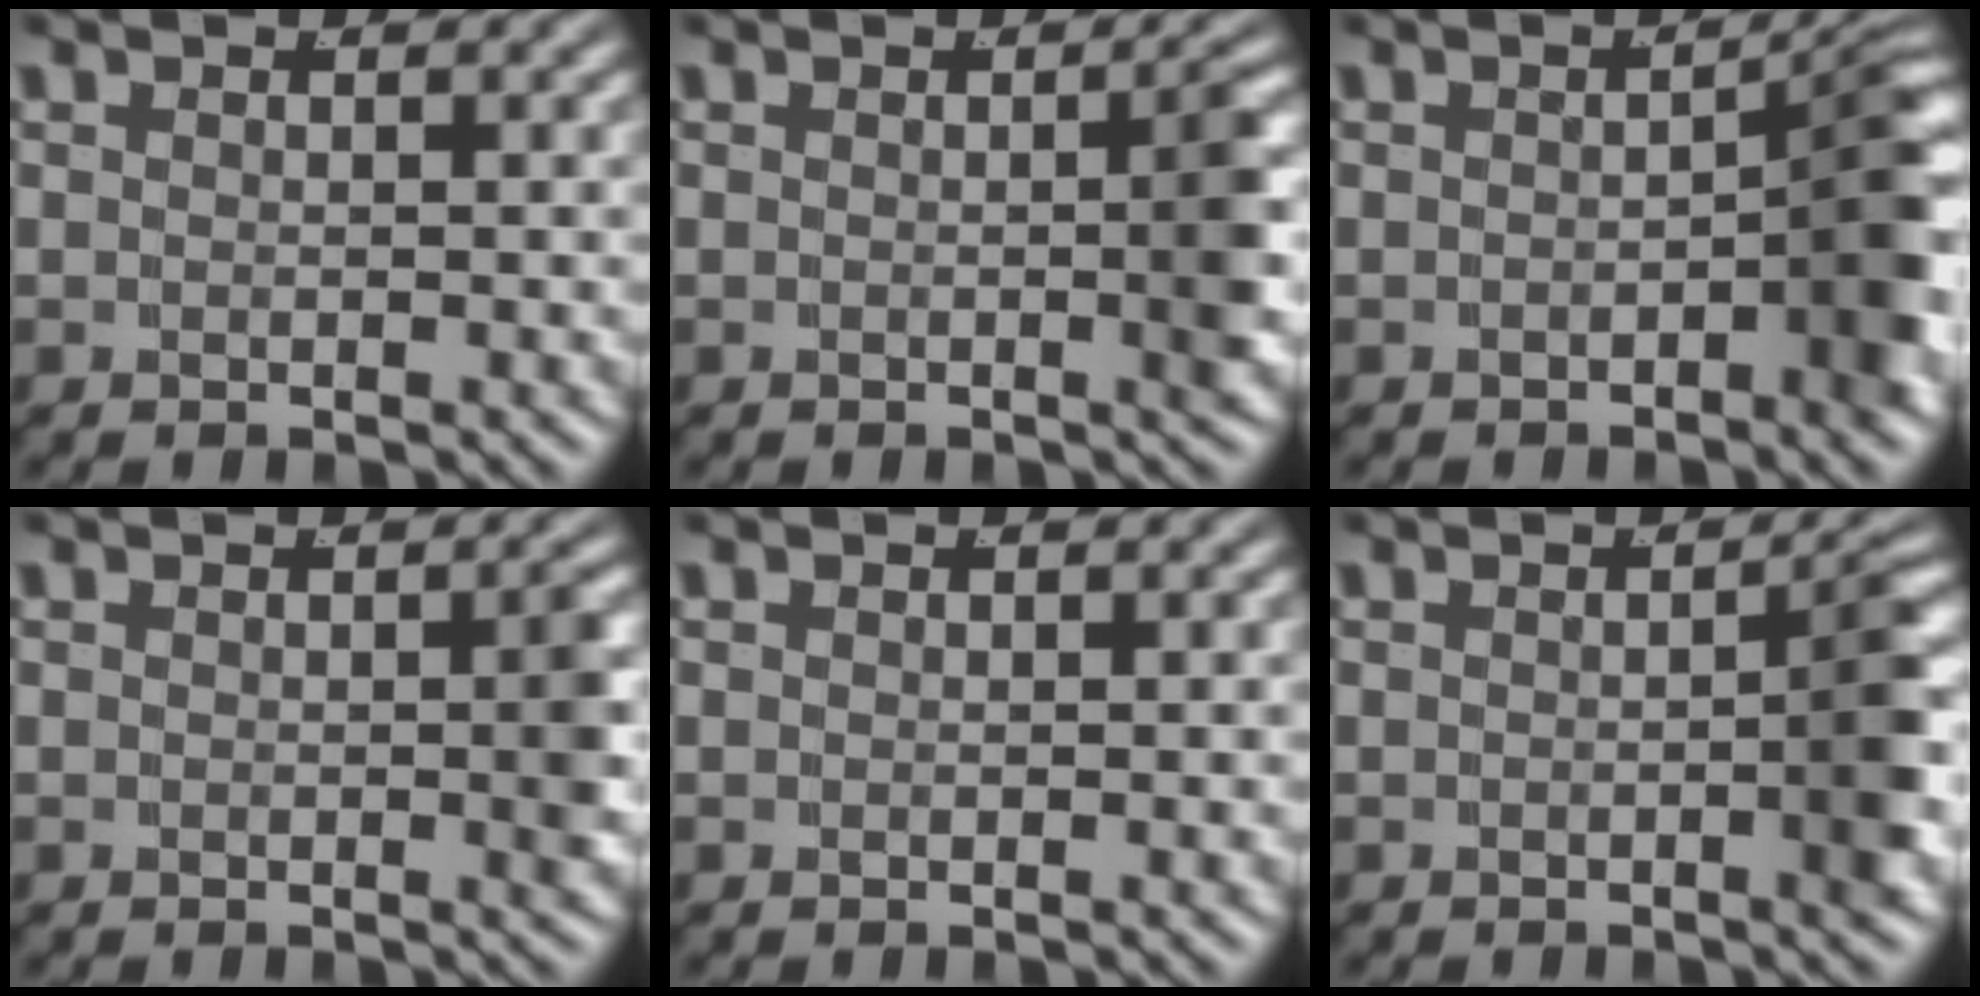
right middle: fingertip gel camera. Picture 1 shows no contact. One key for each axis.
{"total": 2.6, "fx": -0.3, "fy": 0.3, "fz": 2.5, "tx": -0.024, "ty": 0.005, "tz": -0.007}
{"total": 4.8, "fx": -1.2, "fy": 1.6, "fz": 4.4, "tx": -0.043, "ty": 0.000, "tz": -0.019}
{"total": 1.7, "fx": -0.1, "fy": 0.3, "fz": 1.7, "tx": -0.015, "ty": 0.000, "tz": -0.003}
{"total": 0.0}
{"total": 3.2, "fx": -0.7, "fy": 0.5, "fz": 3.1, "tx": -0.032, "ty": 0.007, "tz": -0.015}